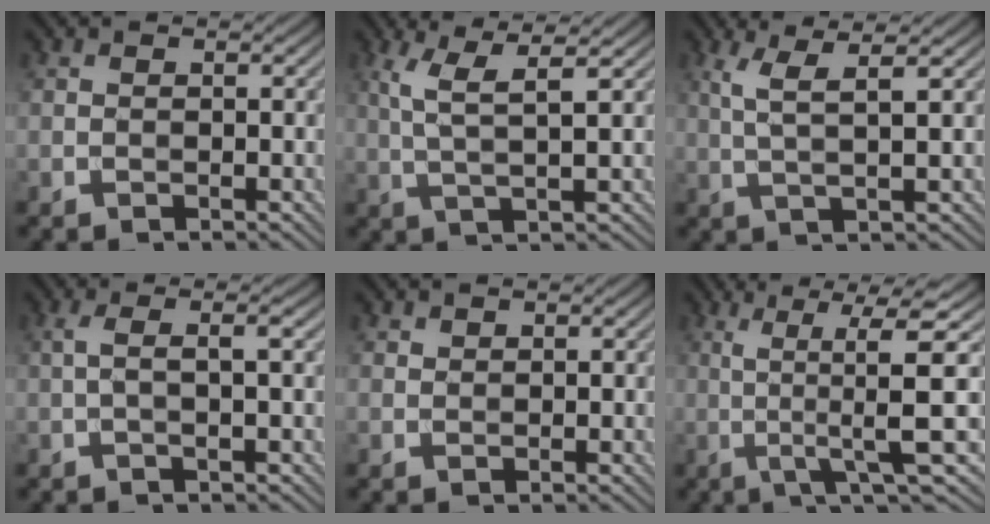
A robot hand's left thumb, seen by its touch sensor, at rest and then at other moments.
{"total": 5.4, "force": [2.1, 0.9, 4.9], "torque": [-0.107, 0.008, 0.047]}
{"total": 4.7, "force": [1.9, 0.6, 4.2], "torque": [-0.088, 0.006, 0.042]}
{"total": 2.9, "force": [0.3, 0.4, 2.8], "torque": [-0.048, 0.009, 0.000]}
{"total": 0.7, "force": [0.6, 0.3, 0.1], "torque": [-0.004, 0.000, 0.014]}
{"total": 10.3, "force": [-0.2, 1.0, 10.2], "torque": [-0.166, 0.025, 0.002]}